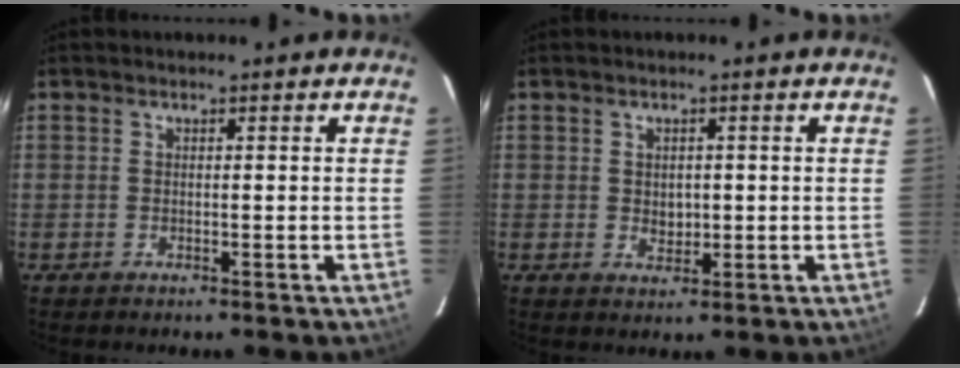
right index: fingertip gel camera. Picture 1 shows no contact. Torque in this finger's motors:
{"motor_torque": [-0.05, 0.09, 0.04, 0.00]}